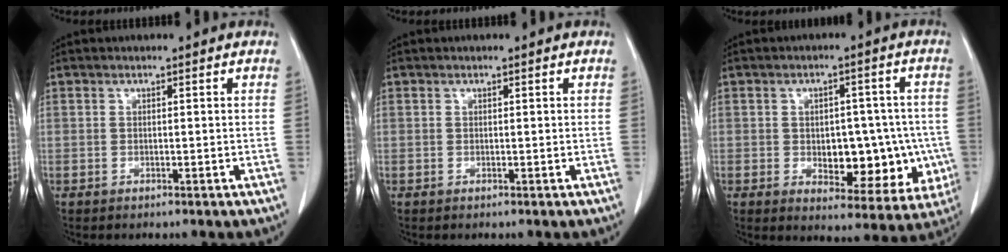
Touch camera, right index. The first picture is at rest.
{"total": 0.0}
{"total": 12.0, "force": [-2.1, 6.7, 9.8], "torque": [-0.109, 0.017, -0.009]}